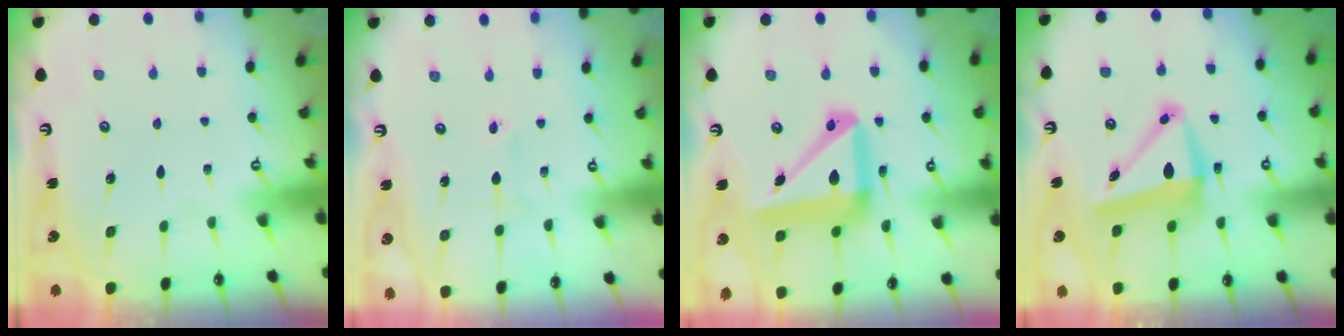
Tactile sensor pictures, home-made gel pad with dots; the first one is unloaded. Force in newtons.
{"total": 1.6, "press": 1.6, "slide": 0.3}
{"total": 18.6, "press": 18.4, "slide": 2.6}
{"total": 8.9, "press": 8.7, "slide": 1.6}